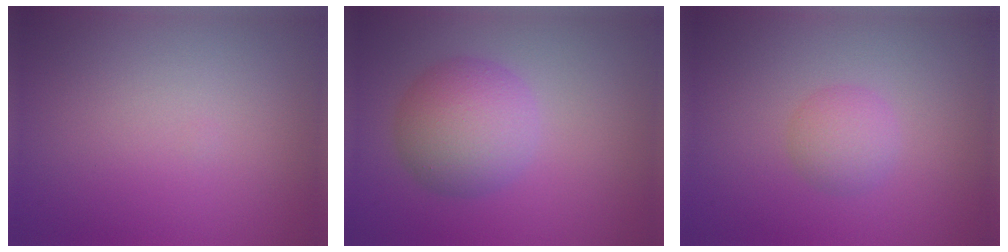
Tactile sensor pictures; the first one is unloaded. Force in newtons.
{"total": 5.1, "press": 5.1, "slide": 0.3}
{"total": 2.1, "press": 2.1, "slide": 0.1}